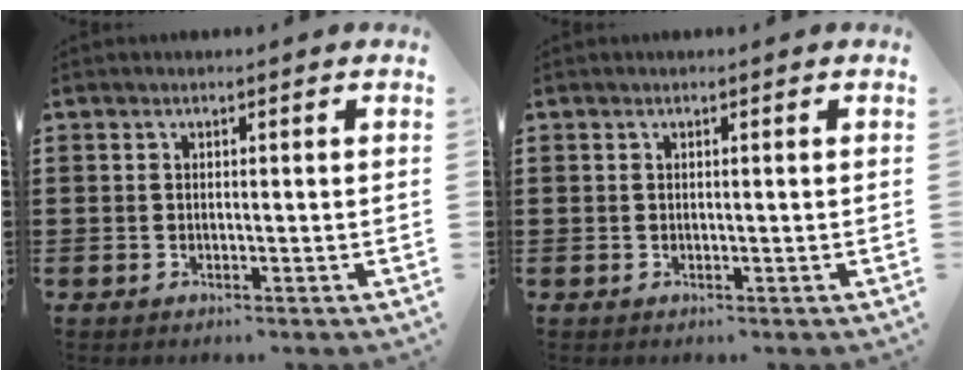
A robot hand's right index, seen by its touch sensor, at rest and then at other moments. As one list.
[{"total": 0.0}]